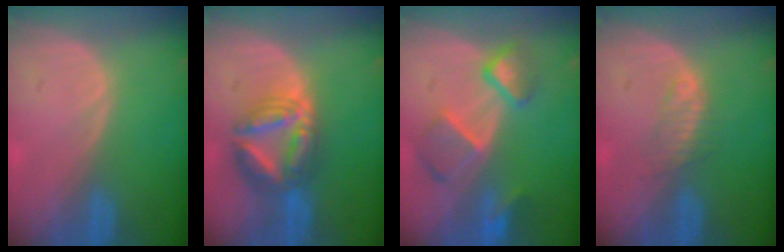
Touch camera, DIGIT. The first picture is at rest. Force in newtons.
{"total": 7.7, "press": 7.7, "slide": 0.7}
{"total": 7.6, "press": 6.7, "slide": 3.6}
{"total": 2.3, "press": 2.3, "slide": 0.2}